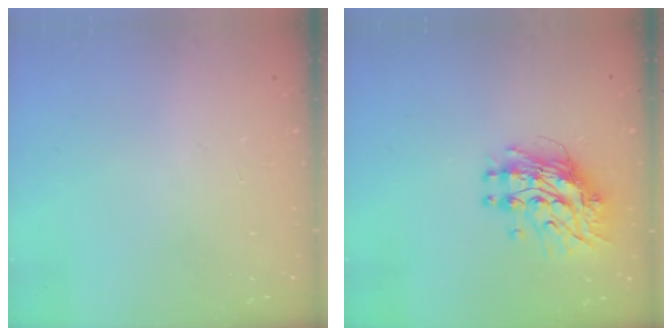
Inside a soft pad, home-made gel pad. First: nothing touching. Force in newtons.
{"total": 11.4, "press": 11.3, "slide": 1.0}